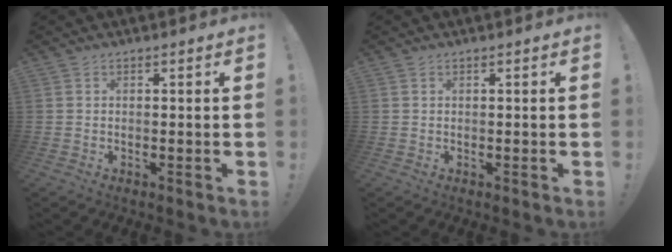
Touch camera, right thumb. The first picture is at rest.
{"total": 0.0}